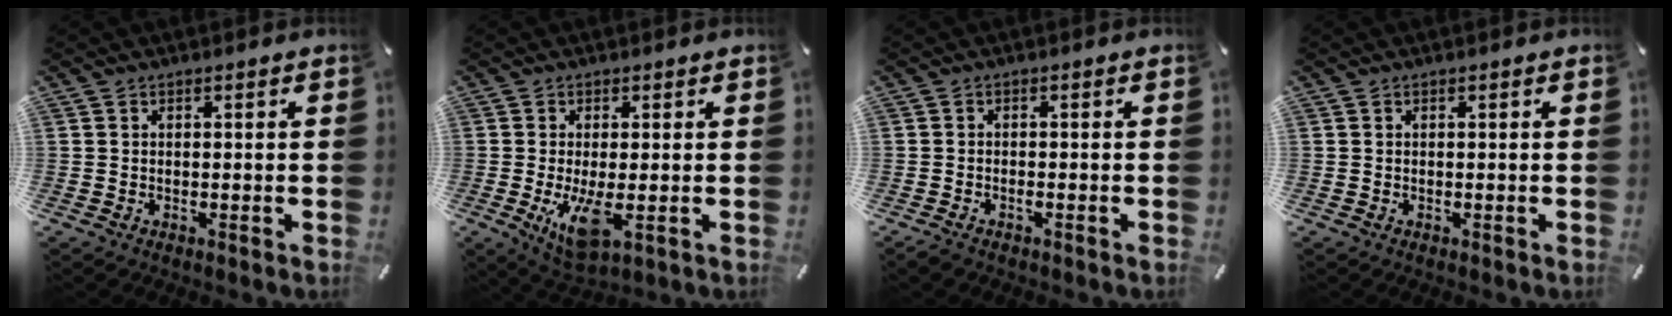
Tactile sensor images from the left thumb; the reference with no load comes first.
{"total": 9.0, "force": [-1.3, 3.3, 8.3], "torque": [-0.149, -0.029, -0.020]}
{"total": 1.2, "force": [-1.0, 0.3, 0.7], "torque": [-0.013, -0.001, -0.018]}
{"total": 0.0}